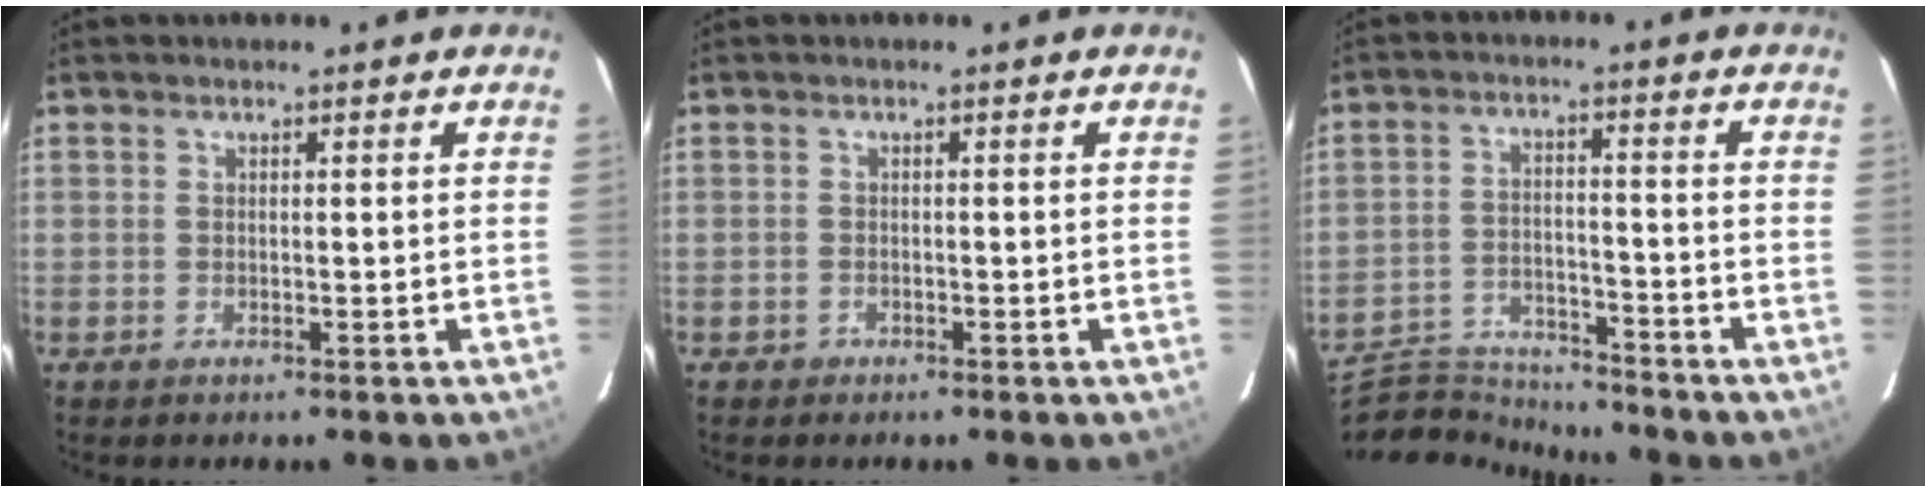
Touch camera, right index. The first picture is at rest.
{"total": 1.2, "force": [-0.7, 0.9, -0.1], "torque": [0.001, 0.001, -0.009]}
{"total": 13.7, "force": [-13.1, 3.2, 2.8], "torque": [-0.089, -0.002, -0.214]}